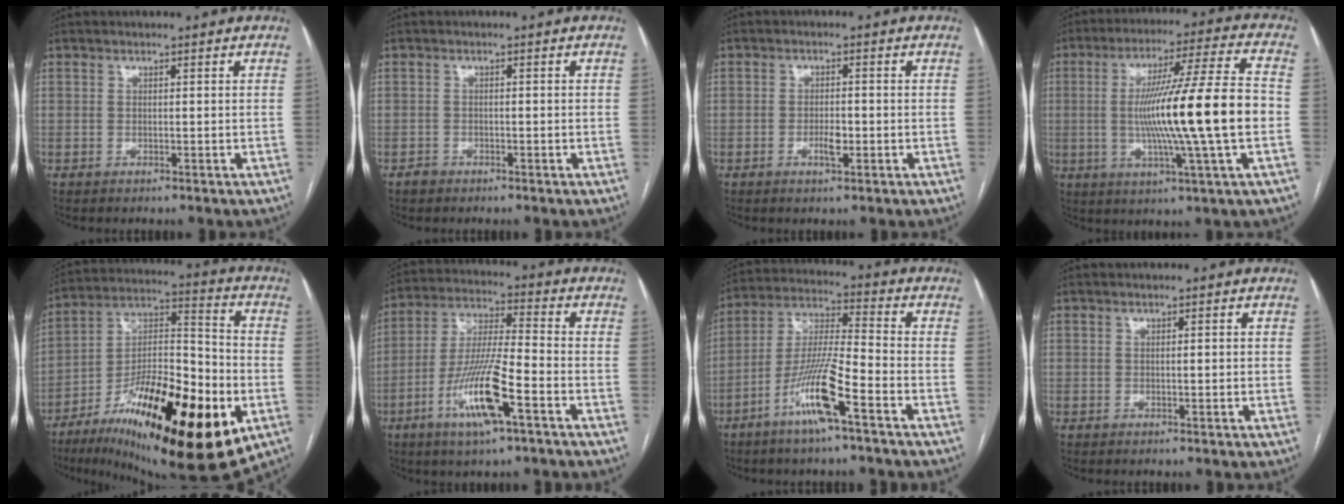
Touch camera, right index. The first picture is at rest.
{"total": 1.2, "force": [-0.9, 0.7, 0.2], "torque": [-0.007, 0.002, -0.016]}
{"total": 2.8, "force": [-1.0, 0.9, 2.5], "torque": [-0.045, 0.002, -0.014]}
{"total": 18.2, "force": [-1.6, -1.0, 18.1], "torque": [-0.308, 0.001, -0.033]}
{"total": 28.5, "force": [-11.0, 8.0, 25.0], "torque": [-0.375, -0.013, -0.166]}
{"total": 13.6, "force": [-6.0, 1.5, 12.1], "torque": [-0.239, -0.011, -0.109]}
{"total": 12.2, "force": [-6.3, 0.7, 10.4], "torque": [-0.206, -0.006, -0.122]}
{"total": 1.1, "force": [0.0, 0.2, 1.1], "torque": [-0.017, 0.001, 0.001]}